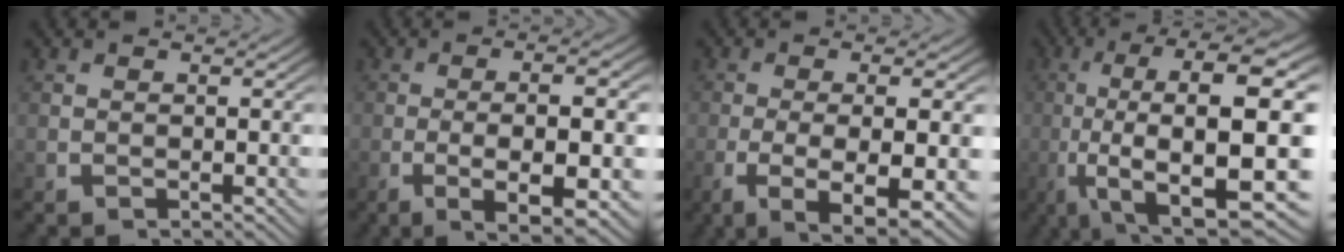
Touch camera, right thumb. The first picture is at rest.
{"total": 8.0, "force": [-2.4, 2.6, 7.2], "torque": [-0.125, -0.017, -0.025]}
{"total": 7.9, "force": [-3.1, 2.8, 6.7], "torque": [-0.127, -0.027, -0.032]}
{"total": 20.0, "force": [-1.9, 10.8, 16.7], "torque": [-0.312, -0.060, 0.004]}